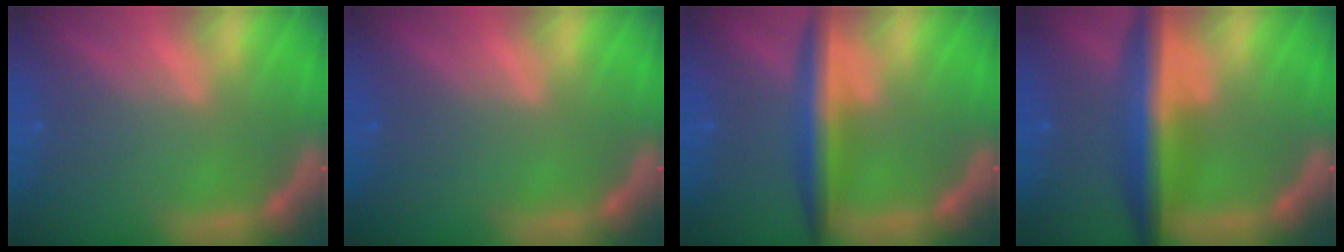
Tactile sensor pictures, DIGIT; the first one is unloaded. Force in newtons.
{"total": 0.0}
{"total": 5.0}
{"total": 7.5}